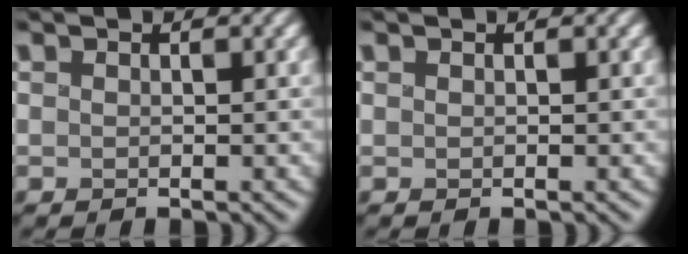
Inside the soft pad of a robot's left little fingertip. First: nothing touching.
{"total": 0.0}